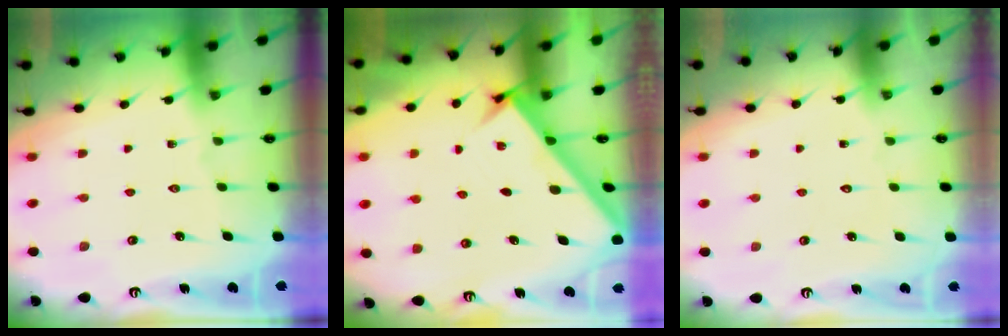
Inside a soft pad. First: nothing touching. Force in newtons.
{"total": 2.9, "press": 2.9, "slide": 0.4}
{"total": 1.6, "press": 1.6, "slide": 0.0}